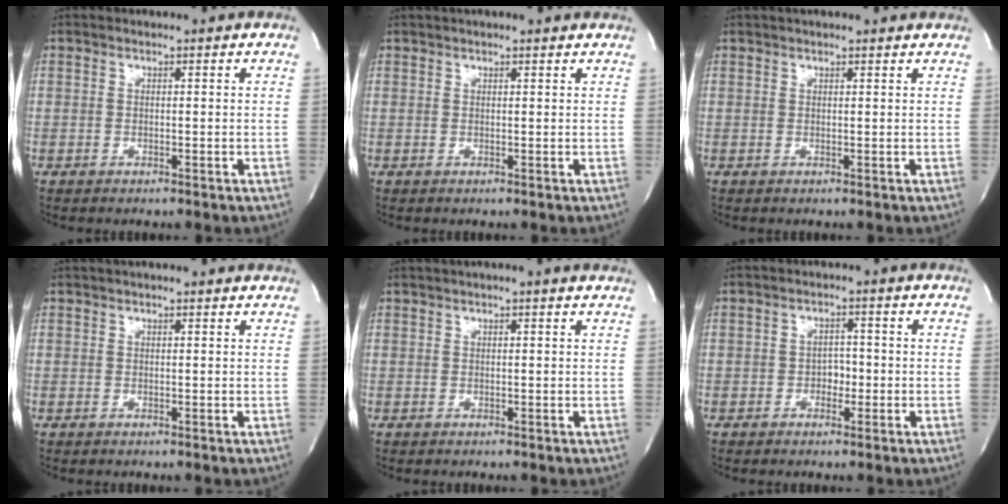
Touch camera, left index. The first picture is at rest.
{"total": 5.2, "force": [4.7, 0.8, 2.1], "torque": [-0.030, 0.032, 0.056]}
{"total": 5.6, "force": [5.1, 0.9, 2.3], "torque": [-0.034, 0.032, 0.062]}
{"total": 4.3, "force": [3.8, 0.6, 1.8], "torque": [-0.025, 0.031, 0.045]}
{"total": 3.3, "force": [2.7, -0.1, 1.9], "torque": [-0.026, 0.027, 0.034]}
{"total": 2.3, "force": [-0.7, 1.6, 1.4], "torque": [-0.014, 0.008, -0.011]}